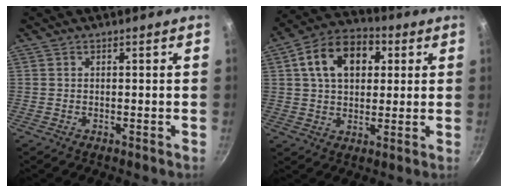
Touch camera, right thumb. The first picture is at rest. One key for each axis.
{"total": 13.8, "fx": 3.8, "fy": 9.4, "fz": 9.3, "tx": -0.129, "ty": 0.014, "tz": 0.048}